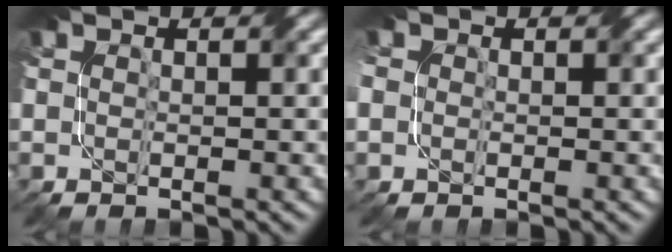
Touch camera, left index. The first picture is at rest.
{"total": 1.6, "force": [0.4, 1.5, 0.3], "torque": [-0.005, 0.010, 0.003]}